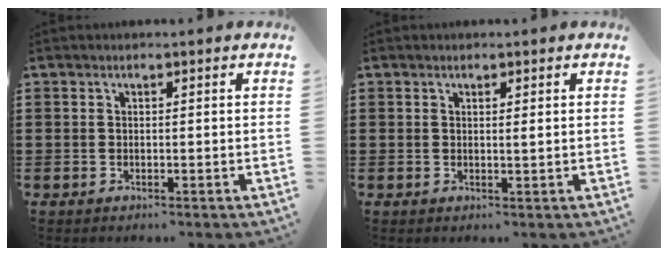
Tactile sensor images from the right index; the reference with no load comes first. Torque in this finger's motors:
{"motor_torque": [-0.13, 0.21, 0.05, 0.00]}